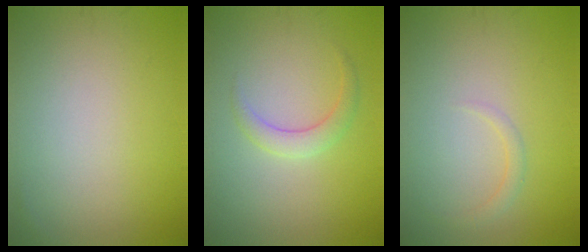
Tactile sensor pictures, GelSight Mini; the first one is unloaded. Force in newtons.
{"total": 2.0, "press": 2.0, "slide": 0.1}
{"total": 1.0, "press": 1.0, "slide": 0.1}